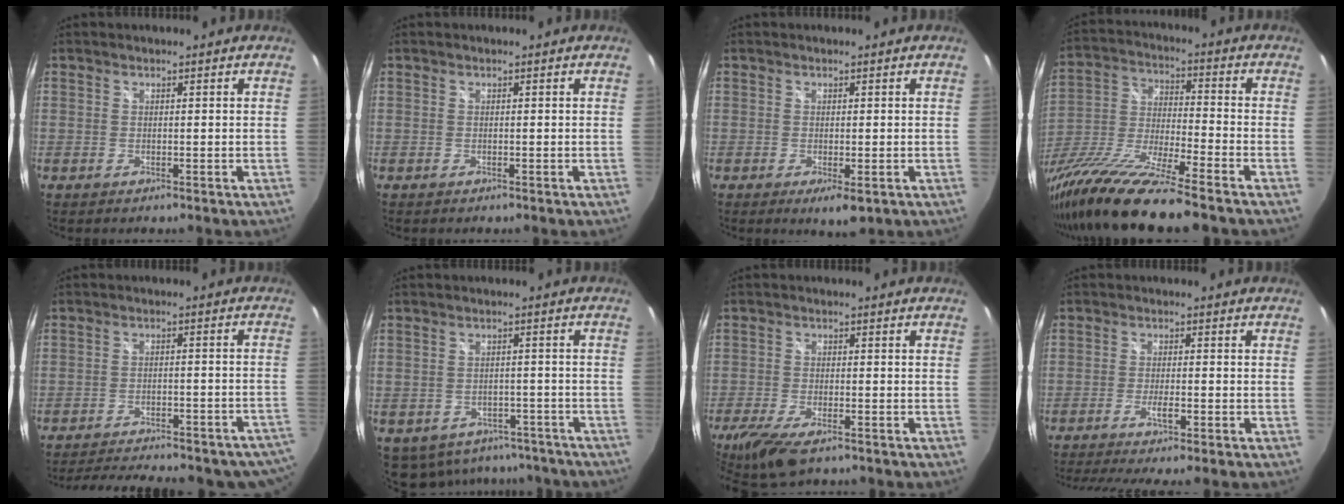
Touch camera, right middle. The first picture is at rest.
{"total": 0.0}
{"total": 3.1, "force": [-1.2, 1.0, 2.7], "torque": [-0.047, -0.015, -0.015]}
{"total": 19.4, "force": [-15.3, 0.6, 11.9], "torque": [-0.232, -0.048, -0.283]}
{"total": 20.5, "force": [-17.7, 5.7, 8.6], "torque": [-0.137, -0.004, -0.212]}
{"total": 12.4, "force": [-8.3, 7.8, 4.7], "torque": [-0.106, 0.000, -0.089]}
{"total": 10.0, "force": [-7.0, 3.3, 6.3], "torque": [-0.150, -0.032, -0.129]}
{"total": 6.6, "force": [-5.3, -0.9, 3.8], "torque": [-0.087, -0.022, -0.093]}